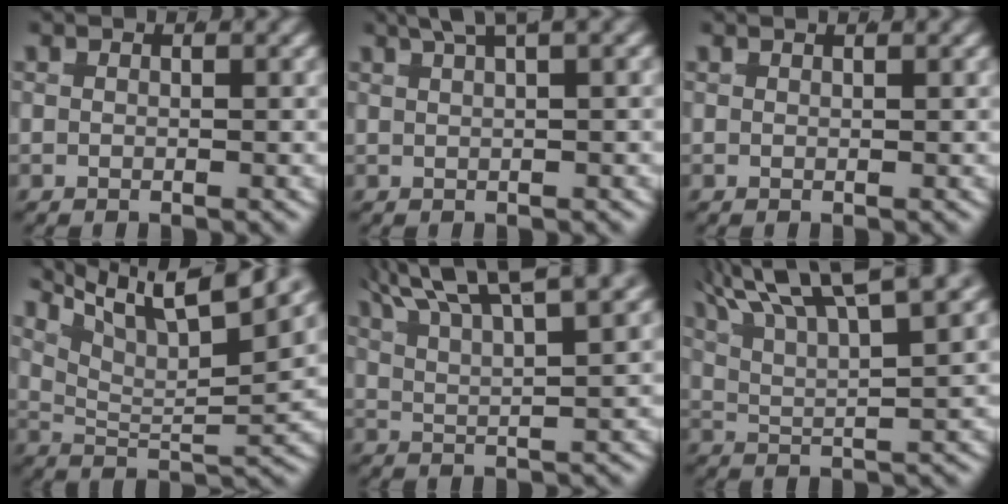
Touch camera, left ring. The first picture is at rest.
{"total": 4.2, "force": [3.1, 1.4, 2.5], "torque": [-0.028, 0.025, 0.040]}
{"total": 0.9, "force": [0.8, 0.2, 0.2], "torque": [0.000, 0.006, 0.011]}
{"total": 8.8, "force": [4.4, 3.9, 6.6], "torque": [-0.091, 0.009, 0.063]}
{"total": 6.7, "force": [4.4, 3.0, 4.0], "torque": [-0.078, 0.015, 0.059]}
{"total": 9.2, "force": [5.7, 4.3, 5.8], "torque": [-0.105, 0.017, 0.077]}